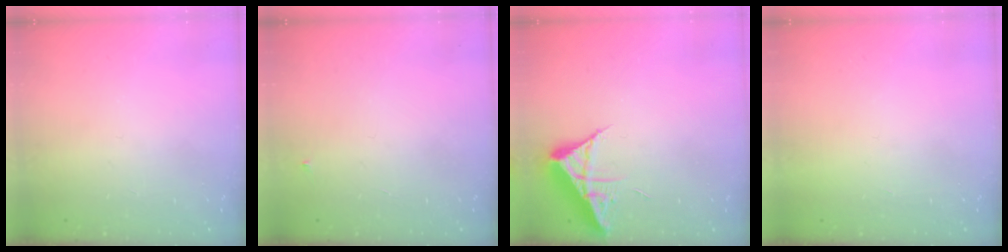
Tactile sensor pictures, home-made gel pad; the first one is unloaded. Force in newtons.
{"total": 3.0, "press": 2.9, "slide": 0.4}
{"total": 9.2, "press": 9.2, "slide": 0.8}
{"total": 1.7, "press": 1.7, "slide": 0.1}